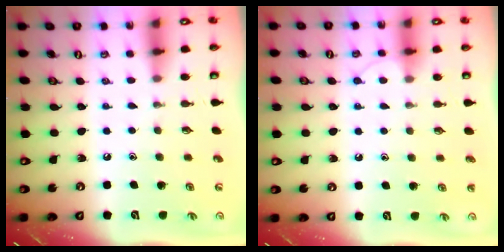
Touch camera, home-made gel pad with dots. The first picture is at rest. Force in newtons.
{"total": 5.7, "press": 5.6, "slide": 0.6}